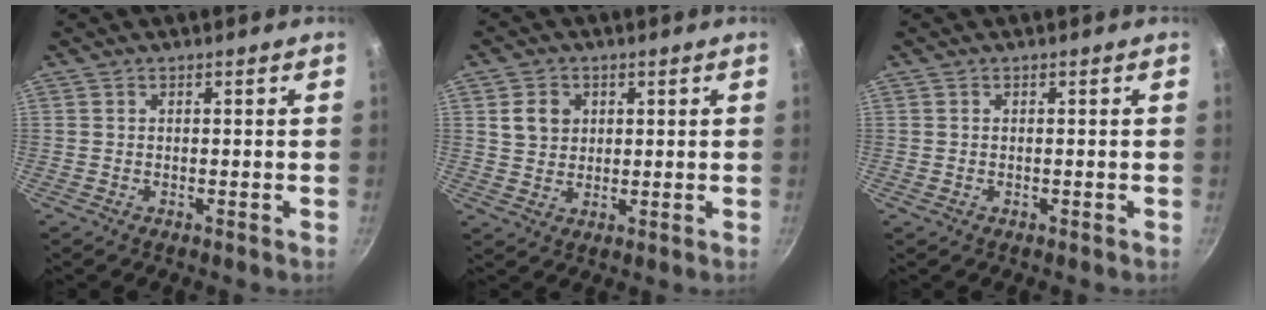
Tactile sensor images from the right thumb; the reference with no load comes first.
{"total": 5.2, "force": [1.7, 4.3, 2.4], "torque": [-0.022, -0.008, 0.033]}
{"total": 11.2, "force": [-4.1, 9.4, 4.7], "torque": [-0.107, 0.021, -0.047]}